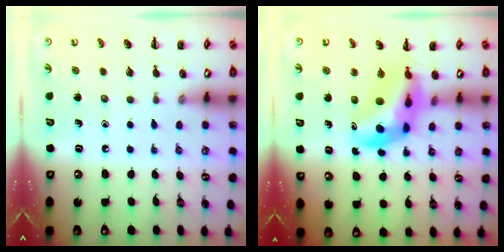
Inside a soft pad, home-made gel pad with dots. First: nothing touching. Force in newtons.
{"total": 9.0, "press": 8.6, "slide": 2.7}